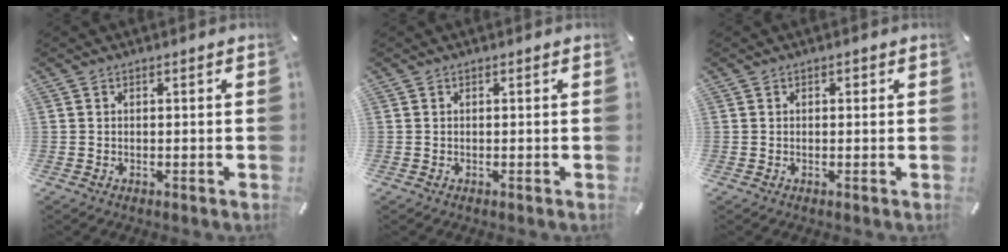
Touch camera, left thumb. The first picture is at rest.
{"total": 0.0}
{"total": 0.6, "force": [0.2, 0.6, 0.3], "torque": [-0.006, 0.004, 0.002]}